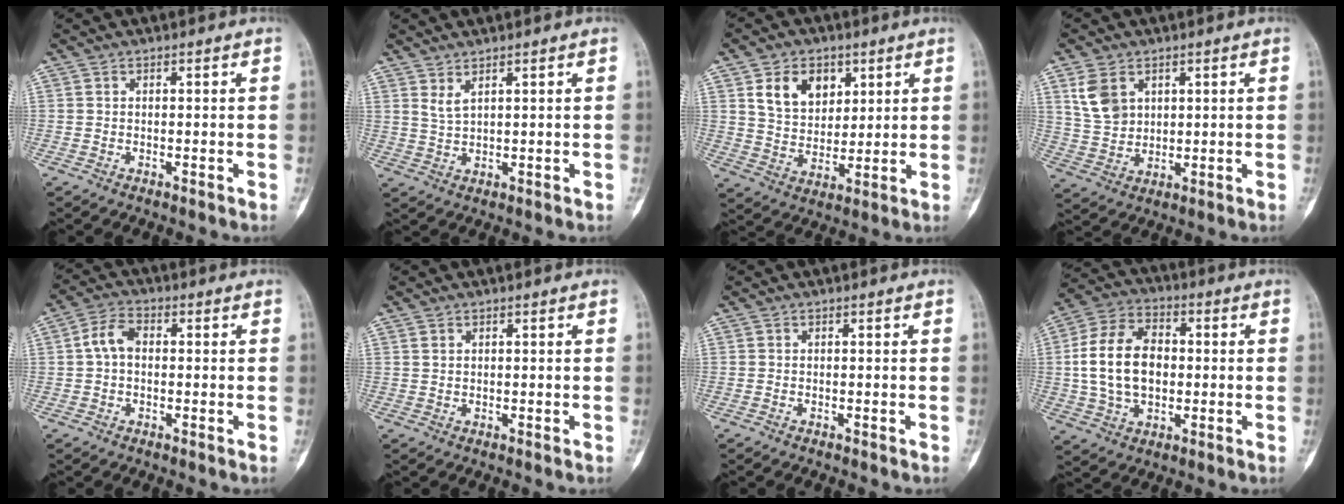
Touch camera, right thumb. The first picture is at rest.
{"total": 2.6, "force": [1.8, 0.6, 1.8], "torque": [-0.038, -0.018, 0.043]}
{"total": 10.4, "force": [4.4, 7.4, 5.8], "torque": [-0.064, -0.024, 0.085]}
{"total": 7.5, "force": [3.3, 5.3, 4.0], "torque": [-0.064, -0.009, 0.077]}
{"total": 4.9, "force": [0.1, 3.3, 3.7], "torque": [-0.067, 0.016, -0.008]}
{"total": 0.8, "force": [0.5, 0.5, 0.3], "torque": [-0.004, 0.001, 0.011]}
{"total": 0.0}
{"total": 14.7, "force": [0.3, 10.0, 10.8], "torque": [-0.190, 0.021, 0.005]}